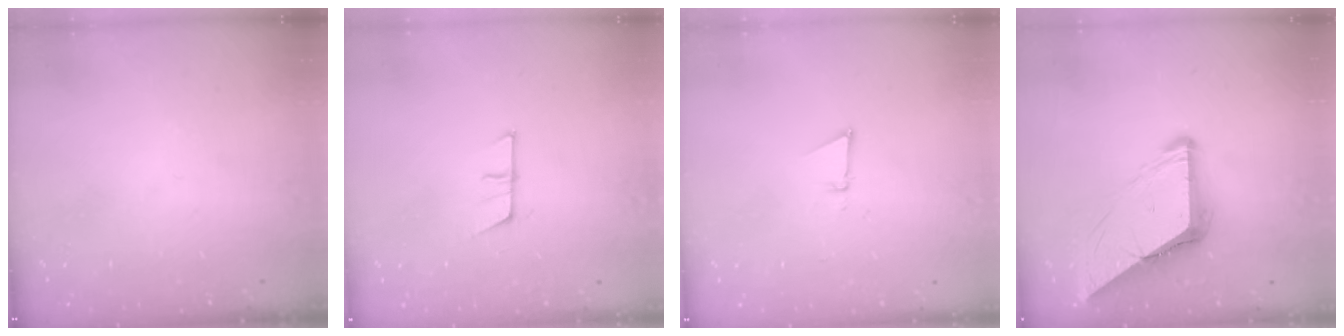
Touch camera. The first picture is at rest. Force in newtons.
{"total": 7.8, "press": 7.8, "slide": 0.4}
{"total": 3.0, "press": 2.9, "slide": 0.8}
{"total": 10.1, "press": 10.0, "slide": 1.1}